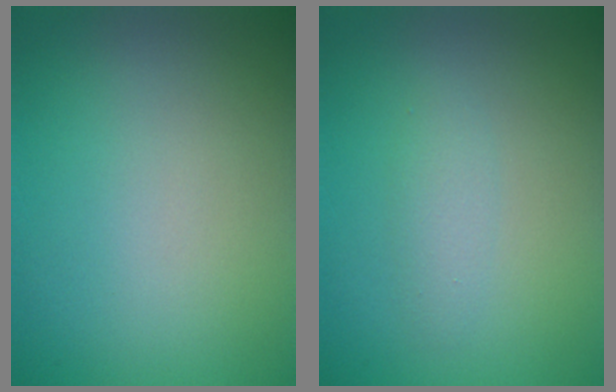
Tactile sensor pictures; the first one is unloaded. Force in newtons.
{"total": 1.4, "press": 1.4, "slide": 0.1}